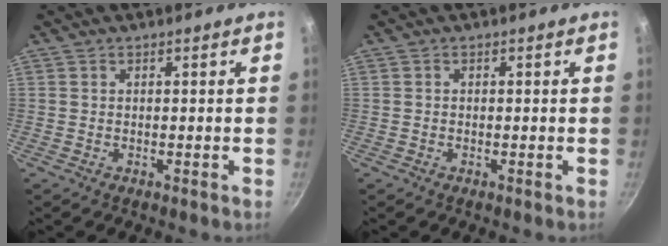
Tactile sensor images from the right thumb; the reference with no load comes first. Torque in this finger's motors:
{"motor_torque": [0.14, 0.17, 0.06, -0.39, 0.05]}